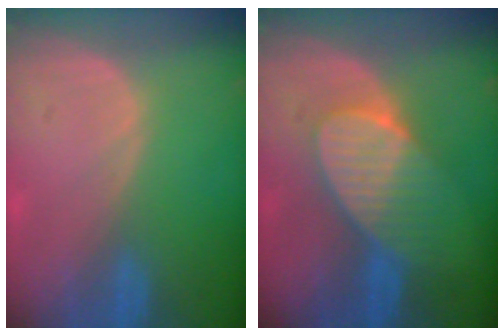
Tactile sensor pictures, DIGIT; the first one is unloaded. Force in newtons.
{"total": 6.9, "press": 6.9, "slide": 0.4}